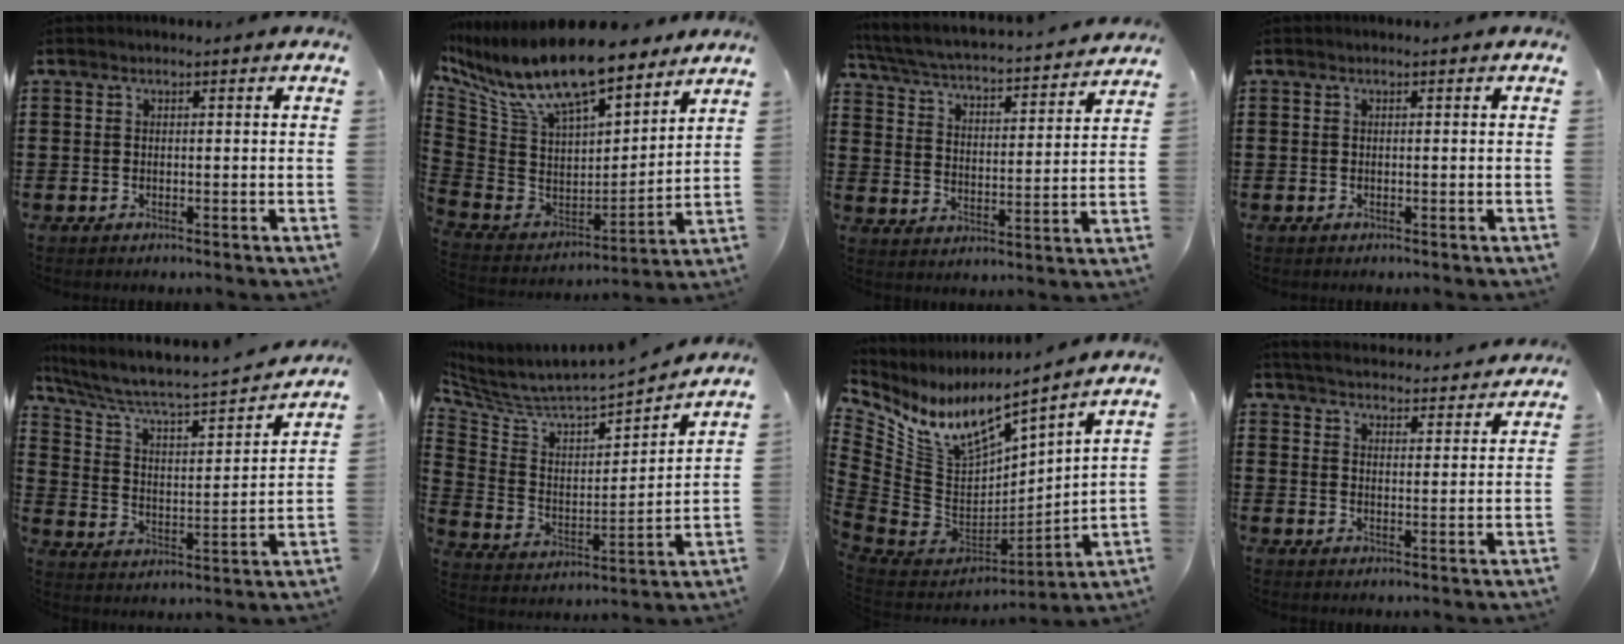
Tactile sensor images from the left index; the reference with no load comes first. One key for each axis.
{"total": 13.2, "fx": 10.8, "fy": 2.9, "fz": 7.1, "tx": -0.188, "ty": -0.073, "tz": 0.189}
{"total": 3.3, "fx": 3.1, "fy": -0.1, "fz": 1.2, "tx": -0.043, "ty": -0.033, "tz": 0.040}
{"total": 0.0}
{"total": 4.7, "fx": 4.1, "fy": 1.0, "fz": 2.2, "tx": -0.067, "ty": -0.040, "tz": 0.060}
{"total": 4.2, "fx": 4.0, "fy": 1.0, "fz": 0.7, "tx": -0.043, "ty": -0.048, "tz": 0.060}
{"total": 10.3, "fx": 7.5, "fy": 3.9, "fz": 5.9, "tx": -0.149, "ty": -0.070, "tz": 0.131}
{"total": 4.3, "fx": 4.2, "fy": -0.4, "fz": 0.2, "tx": -0.025, "ty": -0.033, "tz": 0.071}